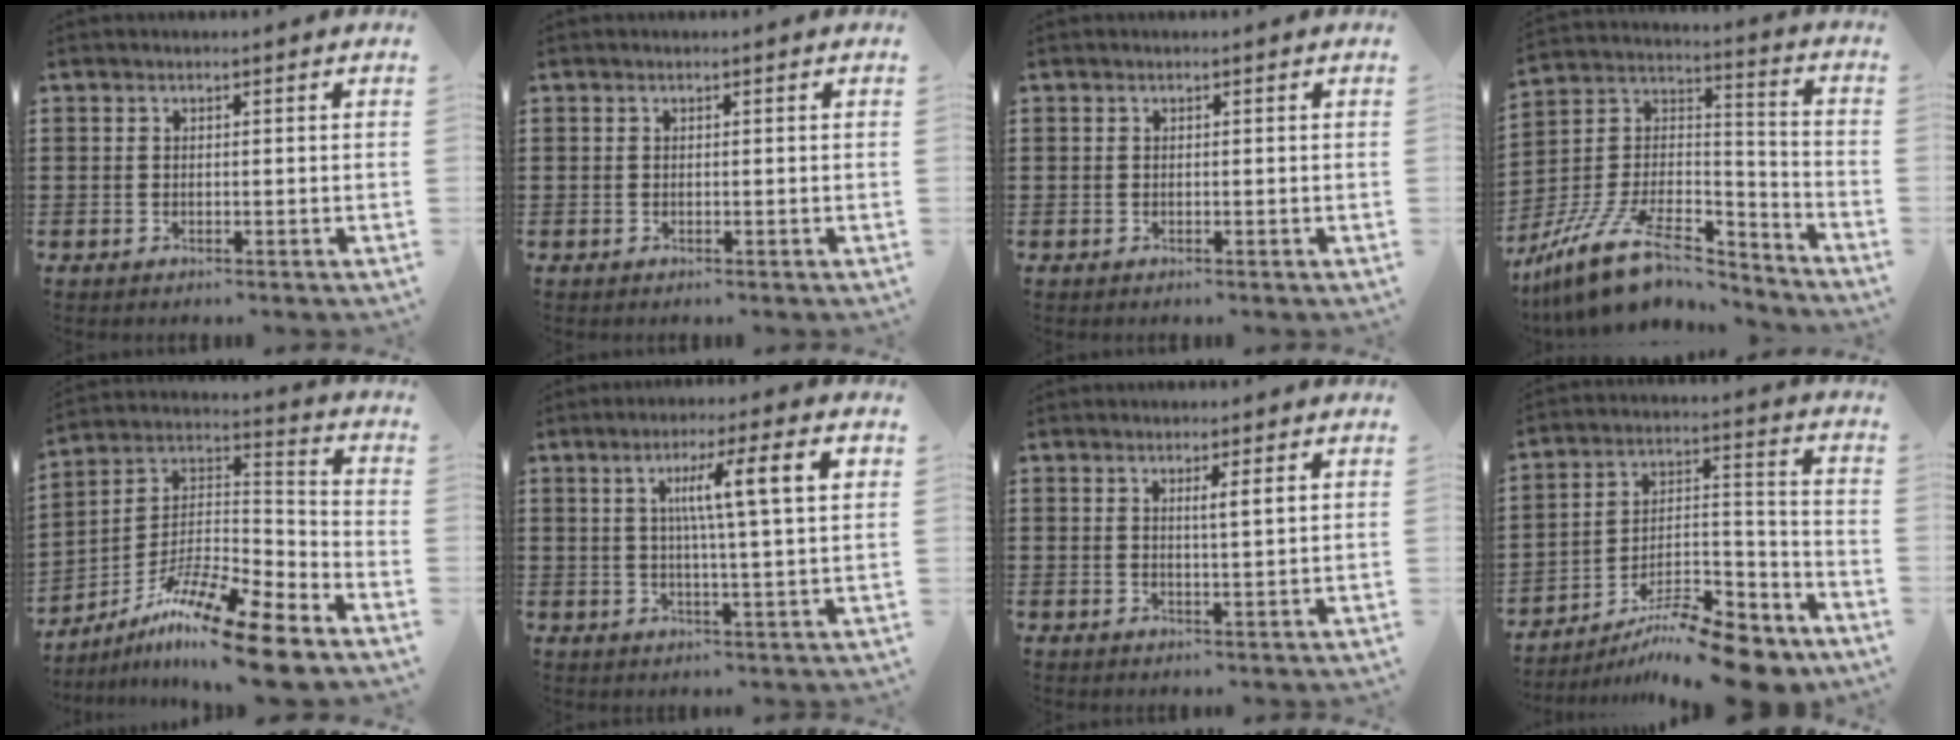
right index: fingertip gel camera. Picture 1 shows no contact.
{"total": 0.0}
{"total": 0.0}
{"total": 13.4, "force": [-9.6, 5.3, 7.8], "torque": [-0.161, 0.024, -0.175]}
{"total": 13.2, "force": [-10.3, 1.3, 8.2], "torque": [-0.157, 0.019, -0.198]}
{"total": 9.3, "force": [2.5, 0.6, 8.9], "torque": [-0.173, 0.005, 0.035]}
{"total": 2.2, "force": [0.7, -0.1, 2.1], "torque": [-0.043, -0.002, 0.011]}
{"total": 11.8, "force": [-9.9, 2.5, 5.9], "torque": [-0.087, 0.036, -0.190]}